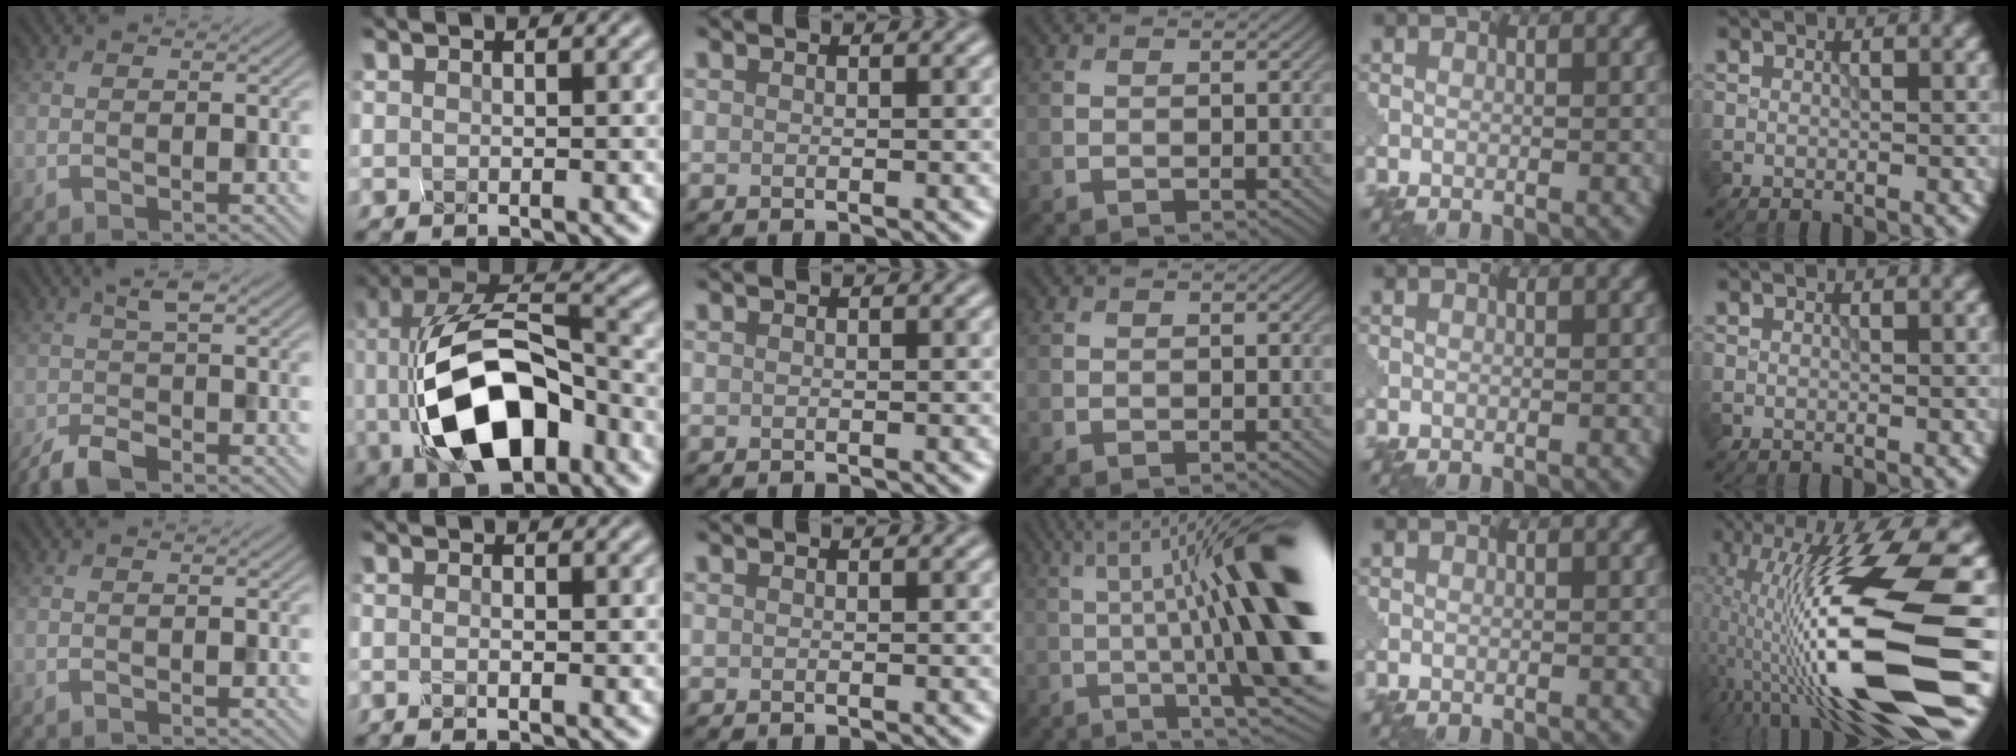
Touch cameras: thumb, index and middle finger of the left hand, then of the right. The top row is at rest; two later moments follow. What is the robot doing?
{"motion": "squeeze", "object": "hand grip exerciser"}